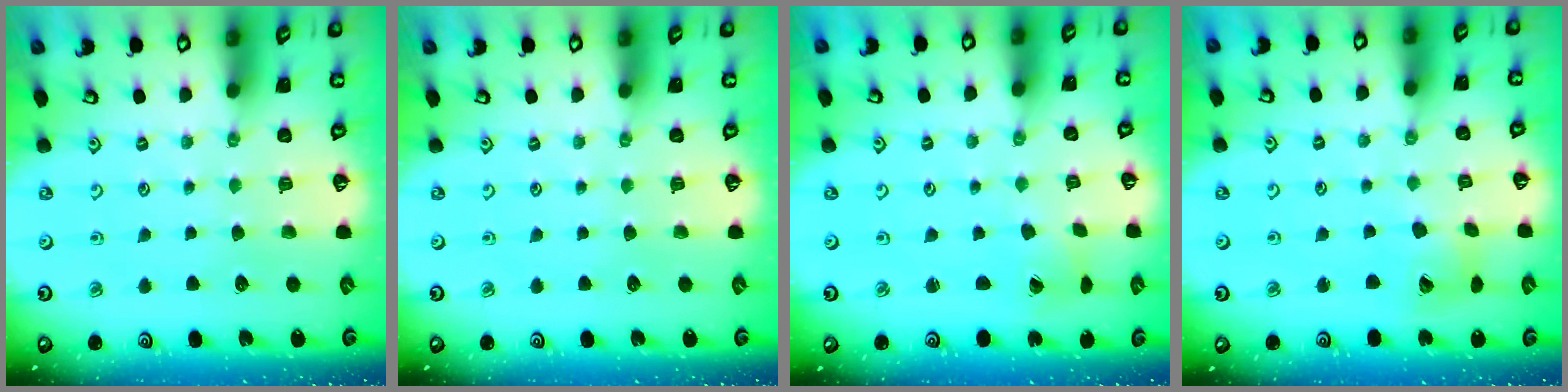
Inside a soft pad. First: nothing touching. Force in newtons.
{"total": 0.0}
{"total": 1.0, "press": 1.0, "slide": 0.1}
{"total": 8.8, "press": 8.7, "slide": 1.2}